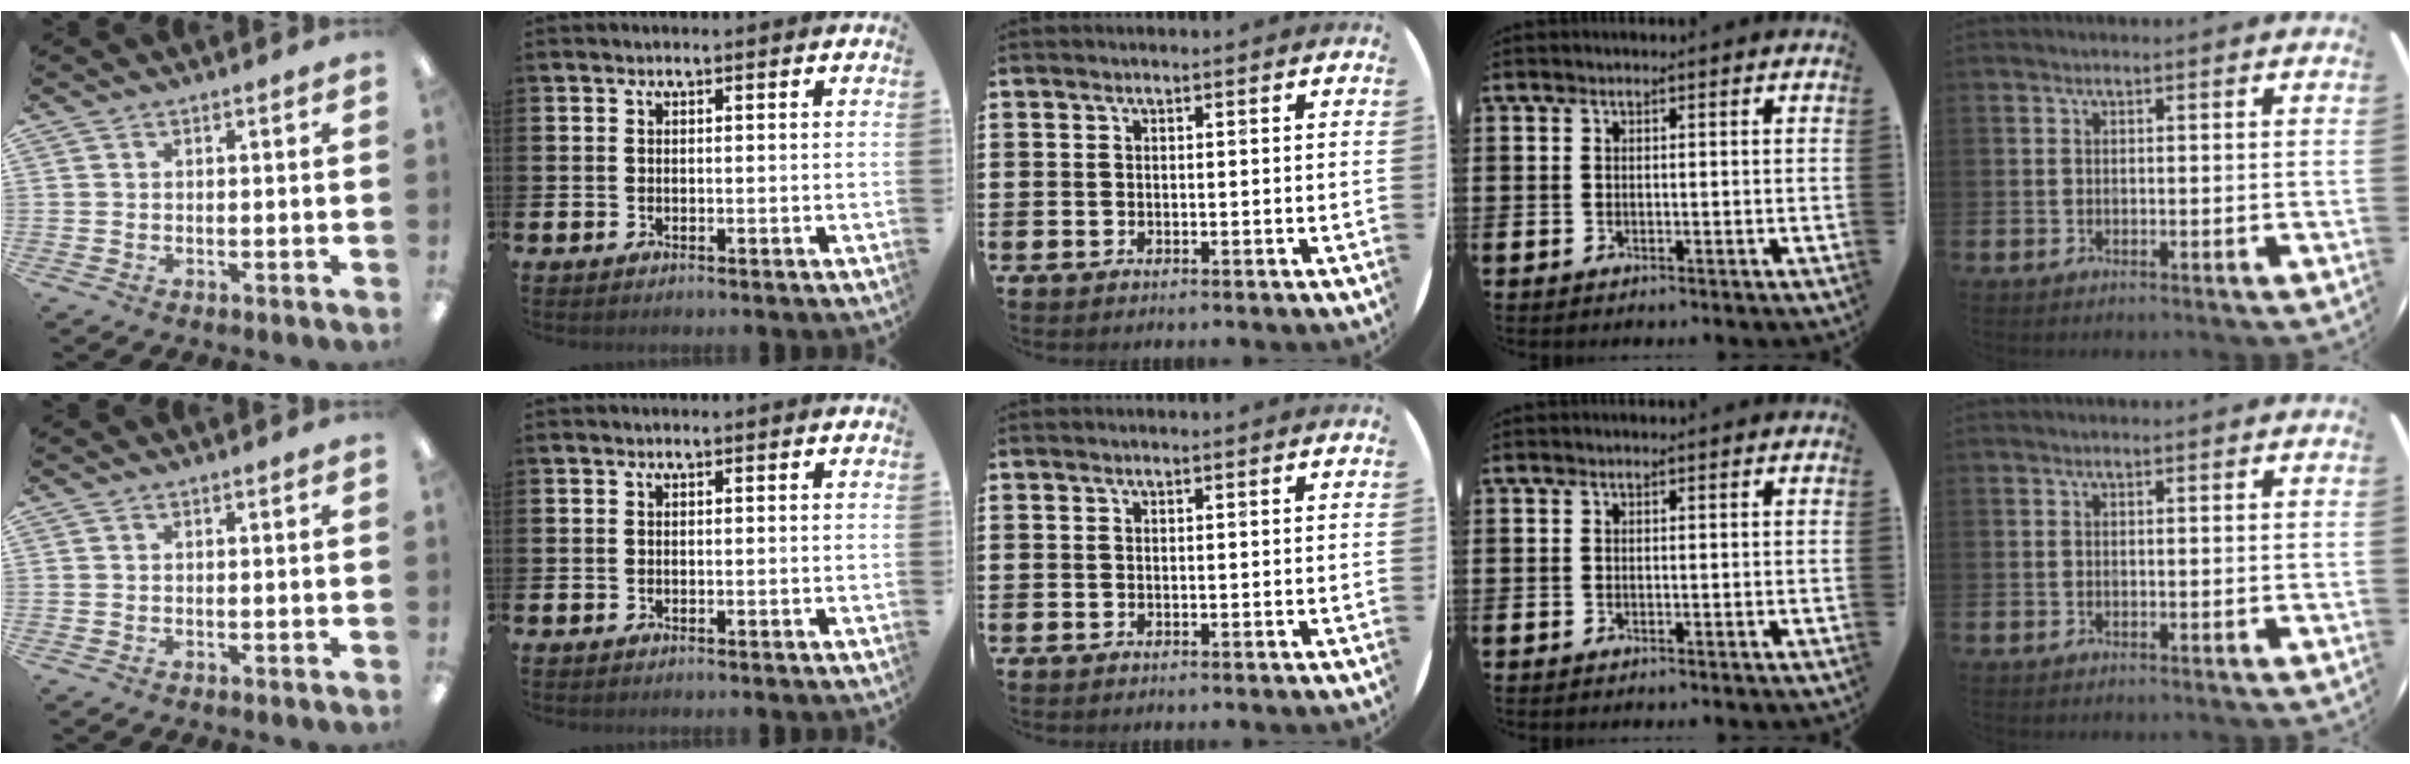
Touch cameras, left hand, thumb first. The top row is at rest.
{}